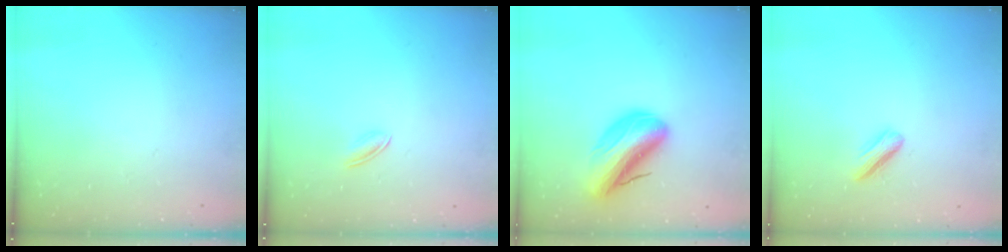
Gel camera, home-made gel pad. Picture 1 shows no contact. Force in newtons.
{"total": 2.7, "press": 2.6, "slide": 0.7}
{"total": 14.2, "press": 13.7, "slide": 3.6}
{"total": 3.7, "press": 3.7, "slide": 0.3}